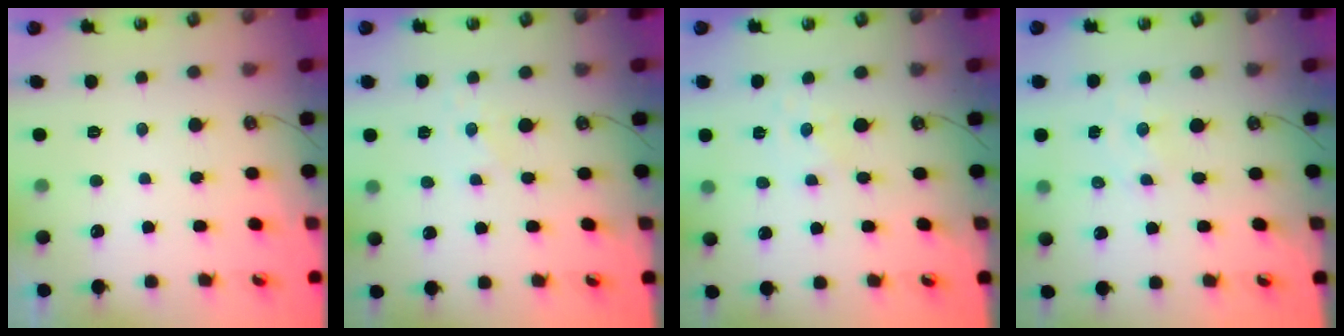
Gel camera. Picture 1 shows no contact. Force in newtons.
{"total": 2.7, "press": 2.7, "slide": 0.4}
{"total": 1.1, "press": 1.1, "slide": 0.2}
{"total": 1.8, "press": 1.7, "slide": 0.3}